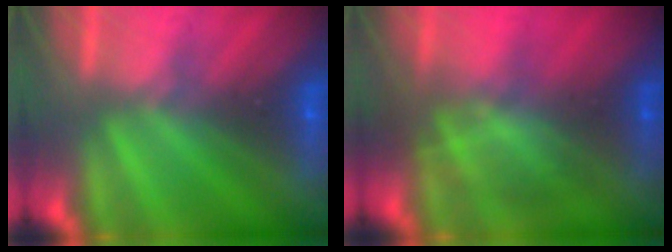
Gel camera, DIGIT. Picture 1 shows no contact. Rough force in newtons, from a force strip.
{"total": 2.9}